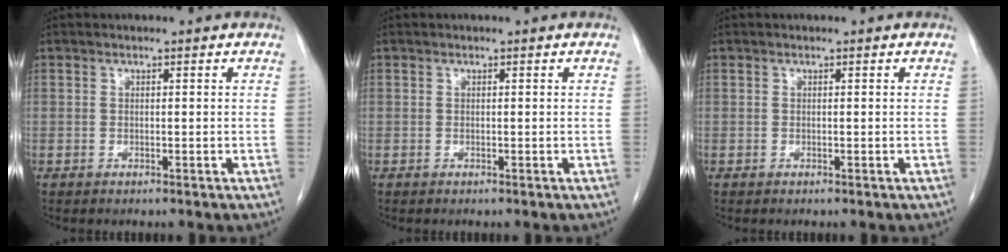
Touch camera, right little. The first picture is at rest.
{"total": 0.0}
{"total": 0.0}